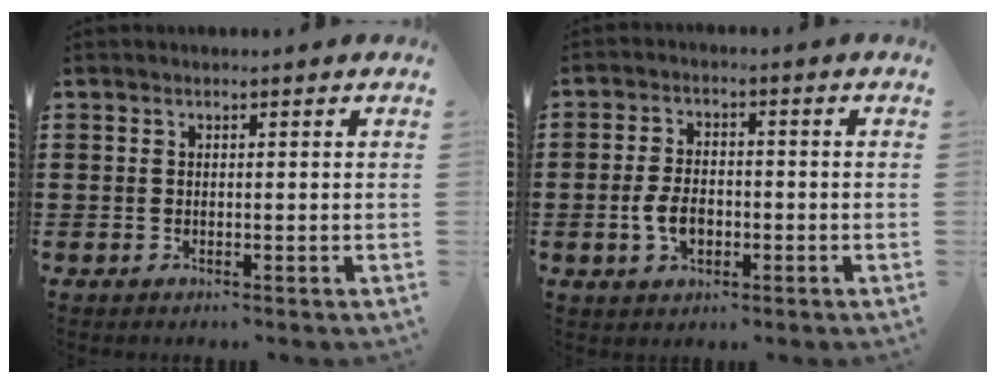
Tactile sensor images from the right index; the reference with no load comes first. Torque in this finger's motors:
{"motor_torque": [1.02, -0.43, 0.55, 0.15]}